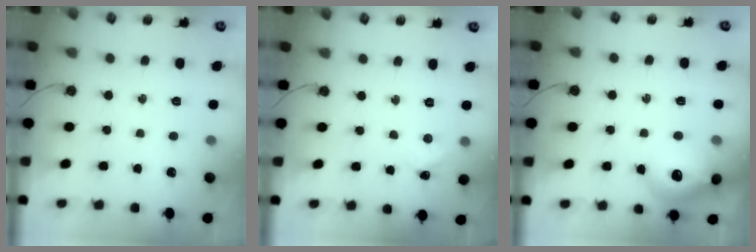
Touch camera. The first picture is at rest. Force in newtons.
{"total": 1.7, "press": 1.7, "slide": 0.2}
{"total": 14.3, "press": 14.2, "slide": 1.1}